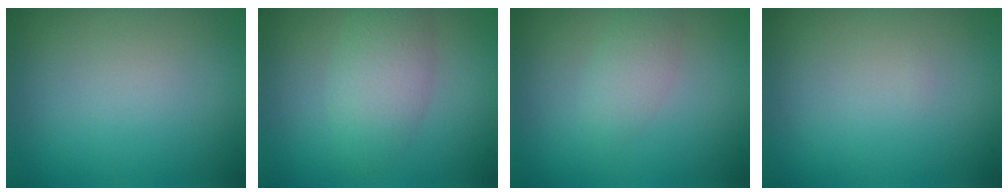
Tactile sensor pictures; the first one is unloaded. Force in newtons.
{"total": 2.4, "press": 2.4, "slide": 0.2}
{"total": 1.9, "press": 1.9, "slide": 0.1}
{"total": 0.0}